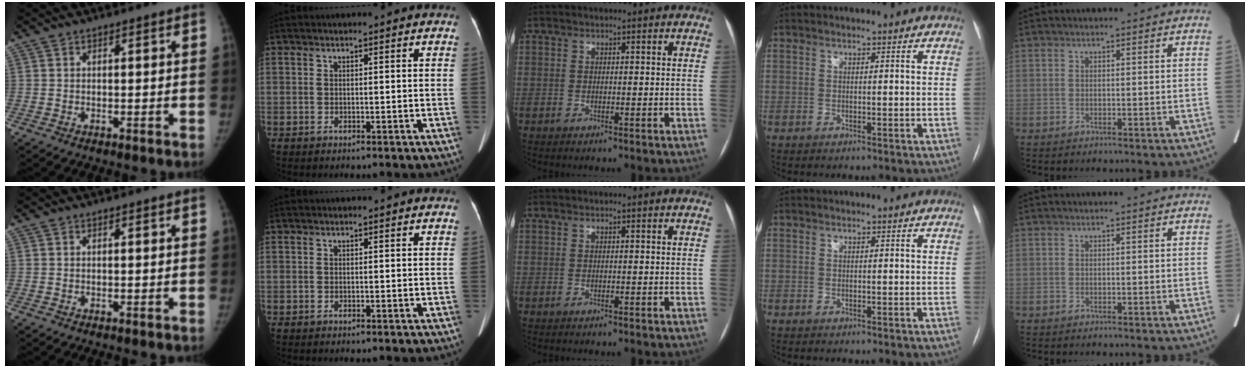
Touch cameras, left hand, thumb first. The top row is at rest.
{}